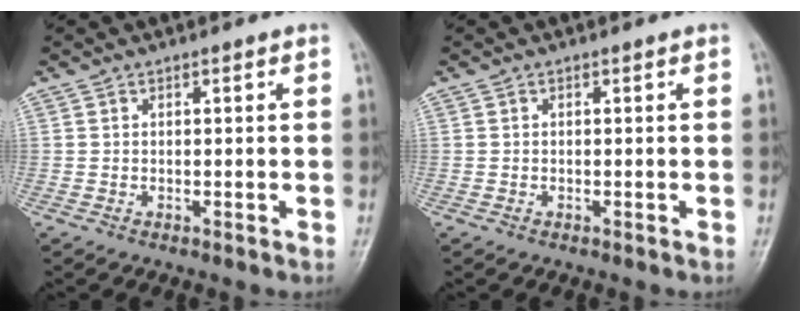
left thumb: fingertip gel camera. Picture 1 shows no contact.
{"total": 0.0}